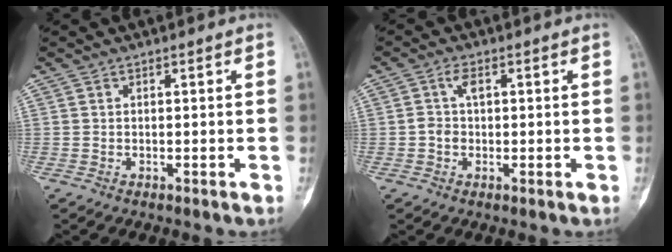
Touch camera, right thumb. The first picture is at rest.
{"total": 2.9, "force": [0.5, 2.0, 2.0], "torque": [-0.034, 0.012, 0.007]}